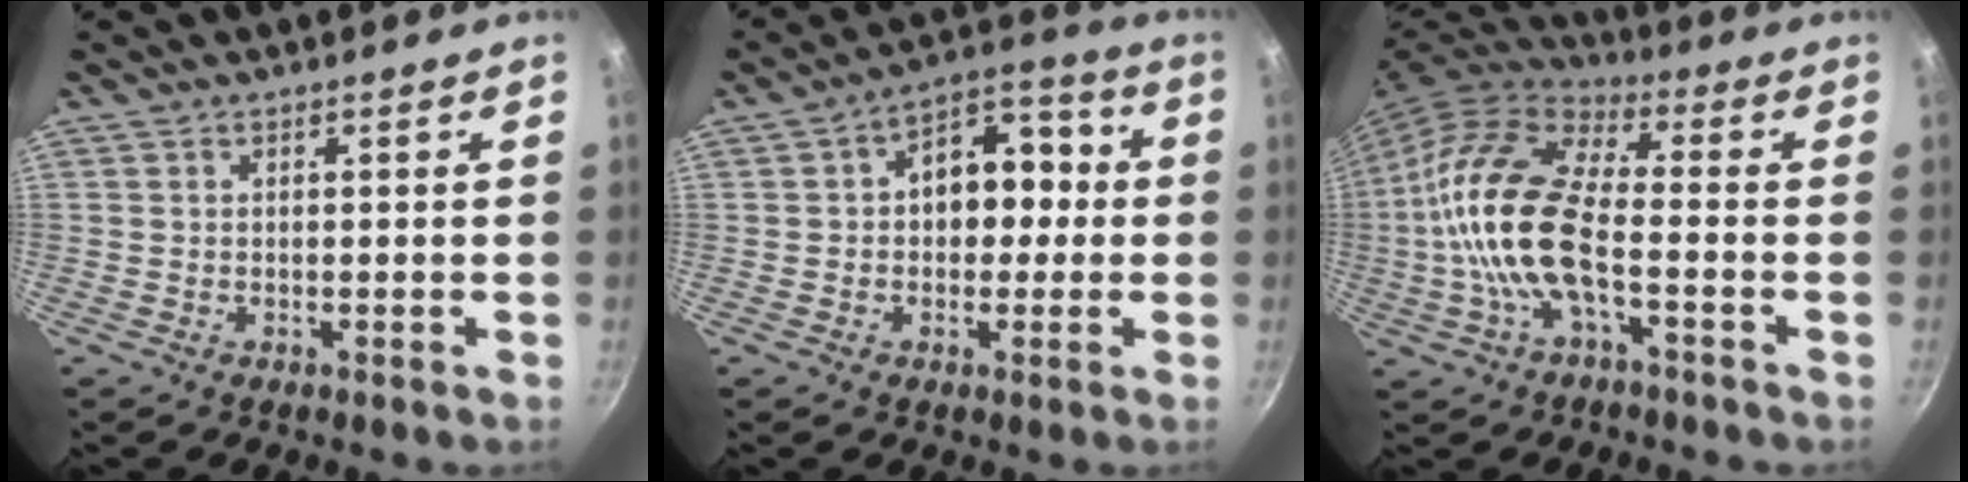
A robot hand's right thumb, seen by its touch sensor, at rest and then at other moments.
{"total": 11.5, "force": [0.8, 7.5, 8.7], "torque": [-0.087, 0.032, 0.003]}
{"total": 16.5, "force": [-2.7, 6.8, 14.8], "torque": [-0.315, 0.036, -0.057]}